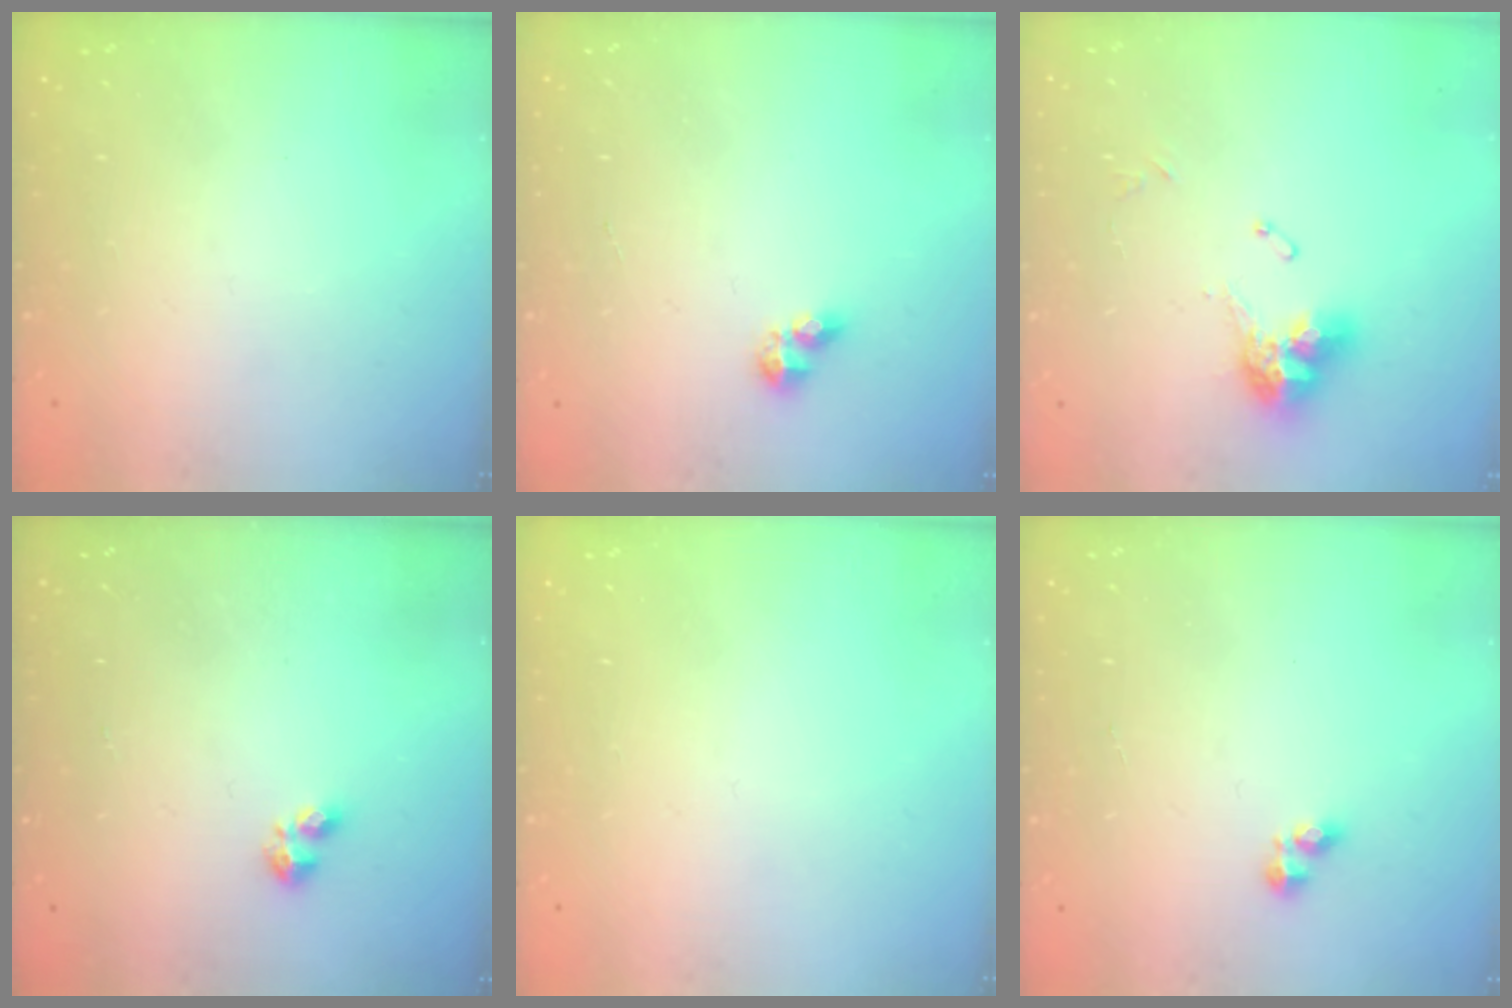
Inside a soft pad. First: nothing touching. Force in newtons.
{"total": 4.8, "press": 4.8, "slide": 0.6}
{"total": 10.2, "press": 10.1, "slide": 1.0}
{"total": 2.2, "press": 2.2, "slide": 0.4}
{"total": 0.0}
{"total": 2.1, "press": 2.1, "slide": 0.3}